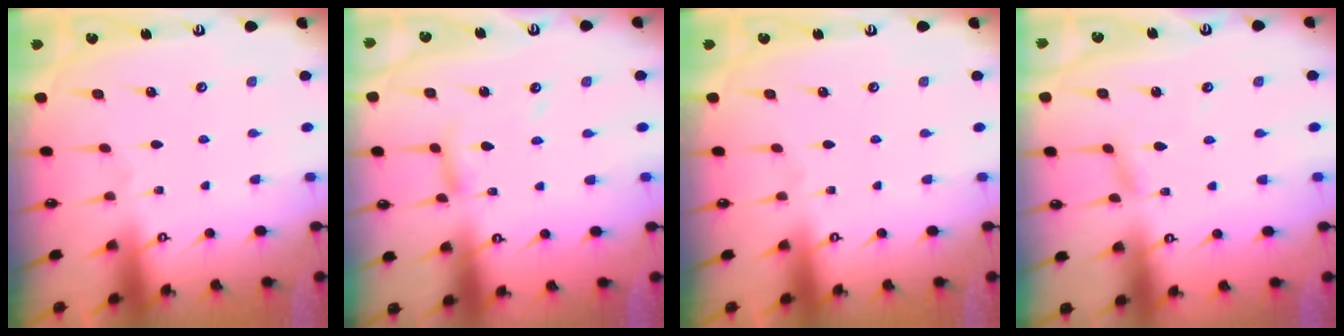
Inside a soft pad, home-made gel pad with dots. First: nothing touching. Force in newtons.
{"total": 5.9, "press": 5.9, "slide": 0.6}
{"total": 0.0}
{"total": 2.4, "press": 2.4, "slide": 0.2}